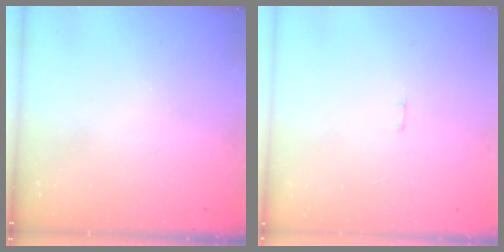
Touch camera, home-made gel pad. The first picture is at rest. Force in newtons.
{"total": 1.8, "press": 1.8, "slide": 0.1}